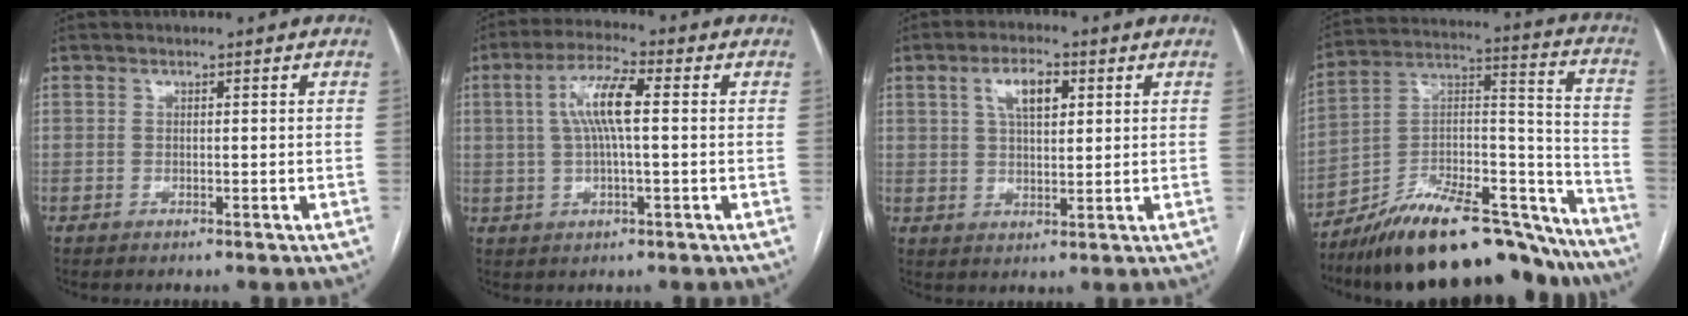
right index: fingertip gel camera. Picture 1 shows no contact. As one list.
[{"total": 7.7, "force": [1.0, 1.4, 7.5], "torque": [-0.151, 0.017, 0.019]}, {"total": 6.2, "force": [2.3, 2.6, 5.1], "torque": [-0.097, 0.012, 0.044]}, {"total": 29.7, "force": [-24.9, 8.4, 13.9], "torque": [-0.182, 0.031, -0.375]}]